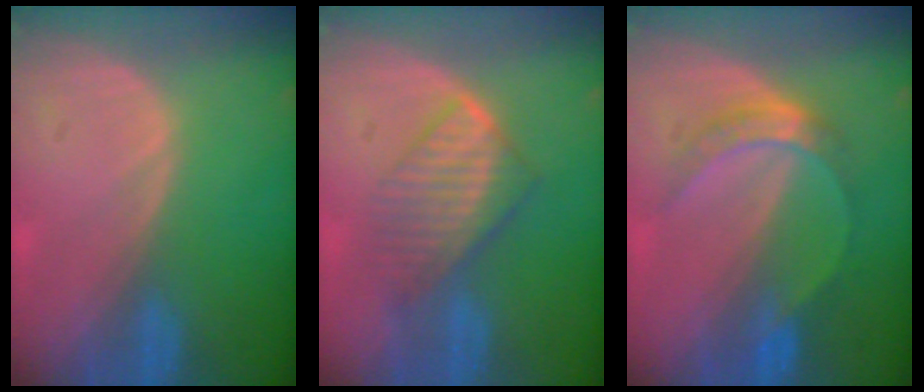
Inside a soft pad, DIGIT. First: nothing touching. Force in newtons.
{"total": 6.5, "press": 6.3, "slide": 1.7}
{"total": 5.0, "press": 4.8, "slide": 1.3}